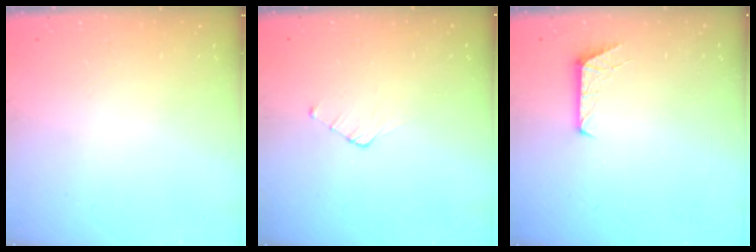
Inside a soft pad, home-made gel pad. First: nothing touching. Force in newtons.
{"total": 2.5, "press": 2.5, "slide": 0.3}
{"total": 6.1, "press": 6.1, "slide": 0.6}